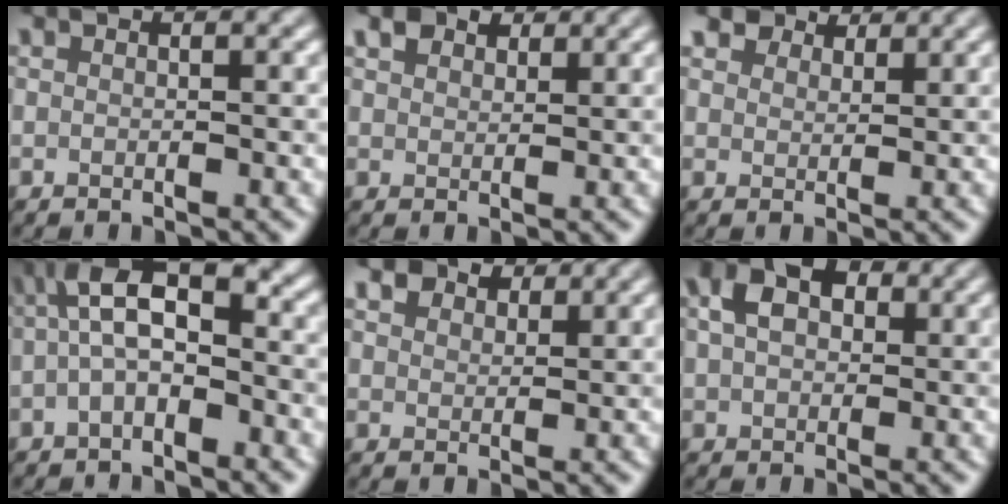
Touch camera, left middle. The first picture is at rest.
{"total": 2.7, "force": [1.9, 1.7, 1.1], "torque": [-0.026, 0.008, 0.034]}
{"total": 4.1, "force": [3.5, 1.8, 1.1], "torque": [-0.032, -0.009, 0.069]}
{"total": 5.1, "force": [-0.6, 2.3, 4.6], "torque": [-0.087, 0.022, -0.023]}
{"total": 4.9, "force": [3.9, 2.3, 1.8], "torque": [-0.045, 0.002, 0.065]}
{"total": 5.0, "force": [1.7, 3.5, 3.2], "torque": [-0.066, 0.013, 0.019]}